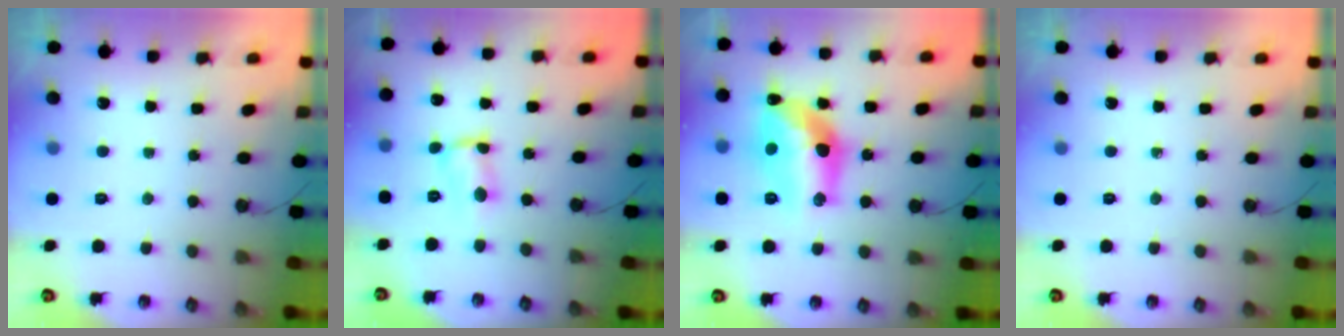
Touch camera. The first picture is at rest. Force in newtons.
{"total": 3.1, "press": 3.1, "slide": 0.1}
{"total": 16.2, "press": 16.1, "slide": 1.3}
{"total": 0.0}